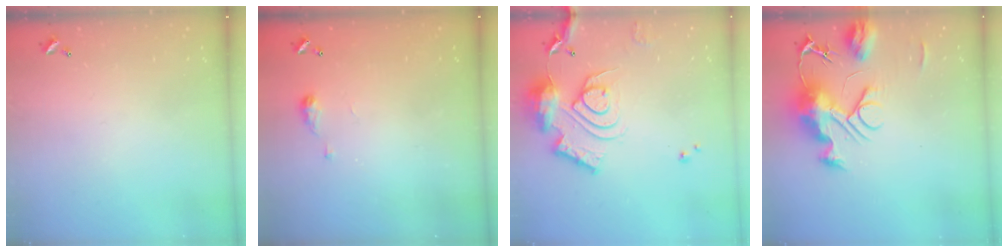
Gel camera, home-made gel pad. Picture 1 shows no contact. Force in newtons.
{"total": 4.8, "press": 4.7, "slide": 0.6}
{"total": 15.8, "press": 15.8, "slide": 1.0}
{"total": 12.6, "press": 12.6, "slide": 1.2}